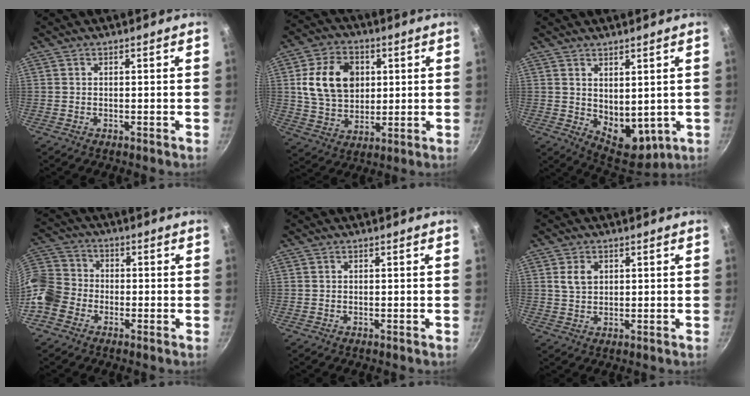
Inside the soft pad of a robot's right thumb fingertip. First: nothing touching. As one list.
[{"total": 13.2, "force": [2.8, 10.1, 8.1], "torque": [-0.120, 0.000, 0.049]}, {"total": 9.0, "force": [1.8, 5.6, 6.8], "torque": [-0.070, -0.032, 0.051]}, {"total": 10.9, "force": [-4.2, 8.8, 4.9], "torque": [-0.081, 0.043, -0.104]}, {"total": 0.0}, {"total": 3.7, "force": [1.2, 2.7, 2.3], "torque": [-0.031, -0.001, 0.024]}]